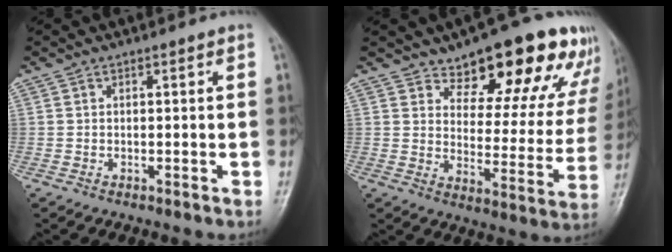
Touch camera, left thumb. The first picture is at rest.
{"total": 19.5, "force": [14.2, 8.3, 10.5], "torque": [-0.084, -0.080, 0.182]}